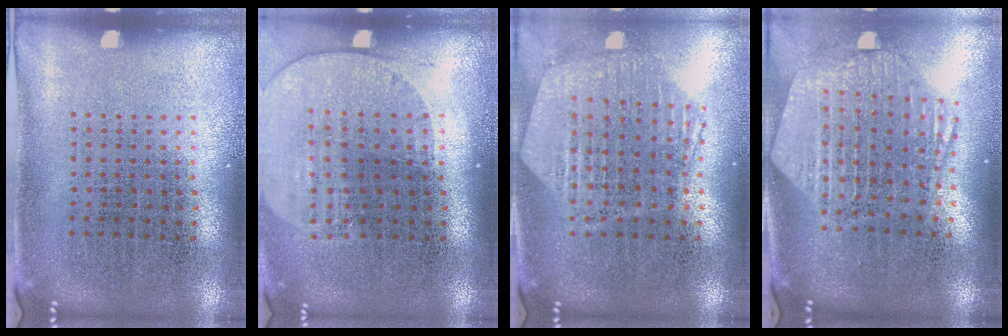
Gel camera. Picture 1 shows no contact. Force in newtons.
{"total": 1.7, "press": 1.5, "slide": 0.7}
{"total": 1.2, "press": 1.1, "slide": 0.2}
{"total": 2.7, "press": 2.2, "slide": 1.5}